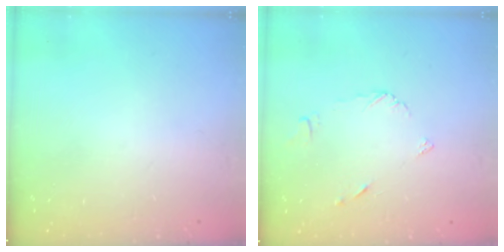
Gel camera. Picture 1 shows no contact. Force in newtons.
{"total": 4.2, "press": 4.2, "slide": 0.5}